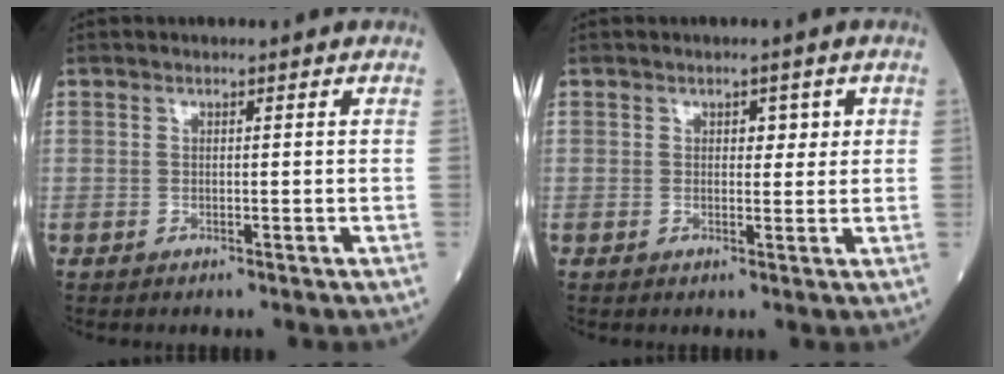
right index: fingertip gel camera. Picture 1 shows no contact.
{"total": 2.2, "force": [0.7, 1.4, 1.6], "torque": [-0.013, 0.003, 0.007]}